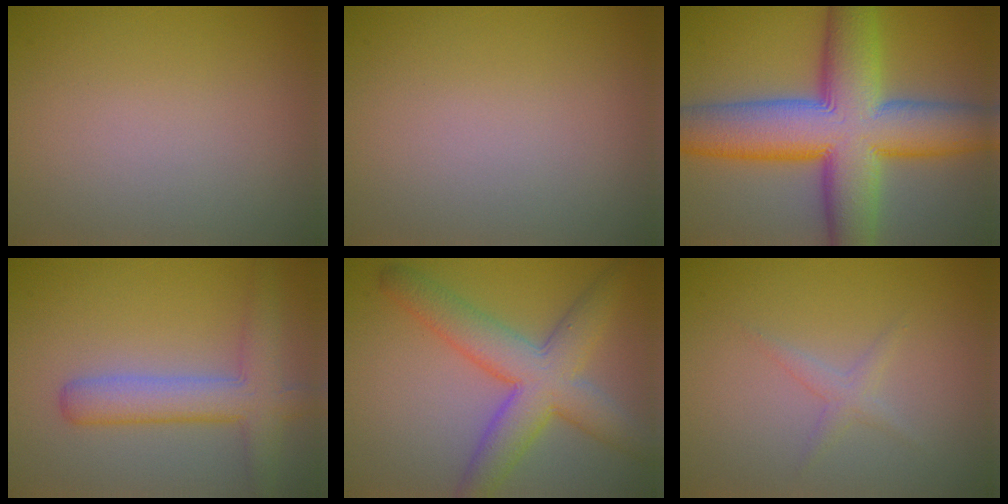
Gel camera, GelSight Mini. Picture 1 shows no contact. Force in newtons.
{"total": 0.0}
{"total": 14.0, "press": 14.0, "slide": 0.5}
{"total": 4.6, "press": 4.6, "slide": 0.2}
{"total": 7.0, "press": 7.0, "slide": 0.1}
{"total": 1.3, "press": 1.3, "slide": 0.1}